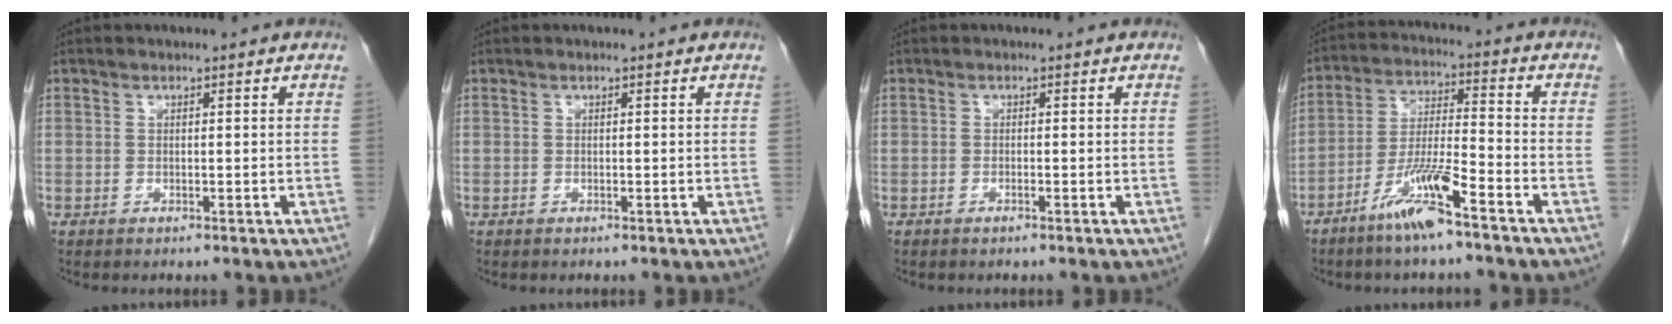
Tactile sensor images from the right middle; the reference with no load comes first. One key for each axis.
{"total": 0.0}
{"total": 0.5, "fx": -0.4, "fy": -0.1, "fz": 0.4, "tx": -0.009, "ty": 0.001, "tz": -0.006}
{"total": 9.5, "fx": -6.2, "fy": 0.5, "fz": 7.2, "tx": -0.148, "ty": -0.012, "tz": -0.121}